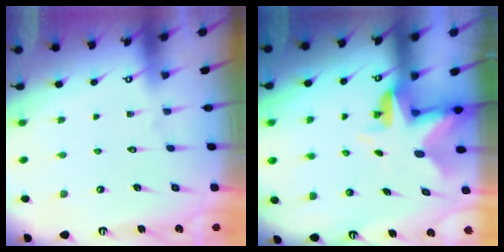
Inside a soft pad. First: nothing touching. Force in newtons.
{"total": 4.4, "press": 4.4, "slide": 0.3}